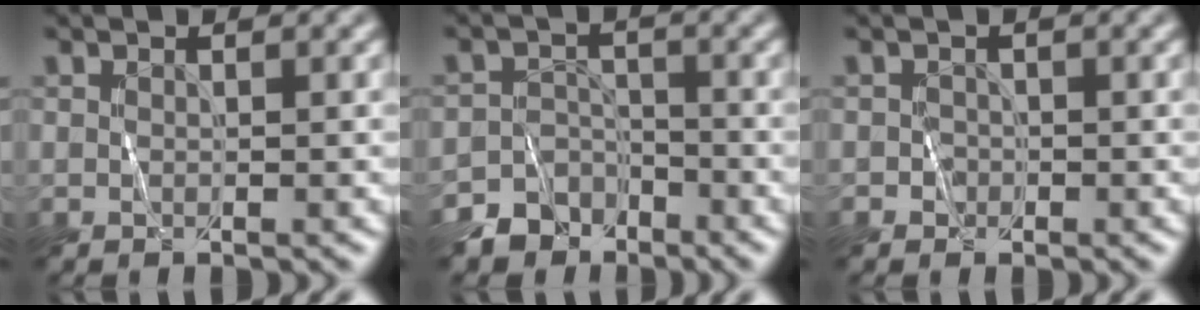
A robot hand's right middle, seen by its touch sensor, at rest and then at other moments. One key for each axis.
{"total": 6.0, "fx": -4.6, "fy": 3.9, "fz": 0.3, "tx": 0.018, "ty": -0.008, "tz": -0.080}
{"total": 0.8, "fx": -0.4, "fy": 0.7, "fz": -0.1, "tx": 0.008, "ty": 0.000, "tz": -0.008}